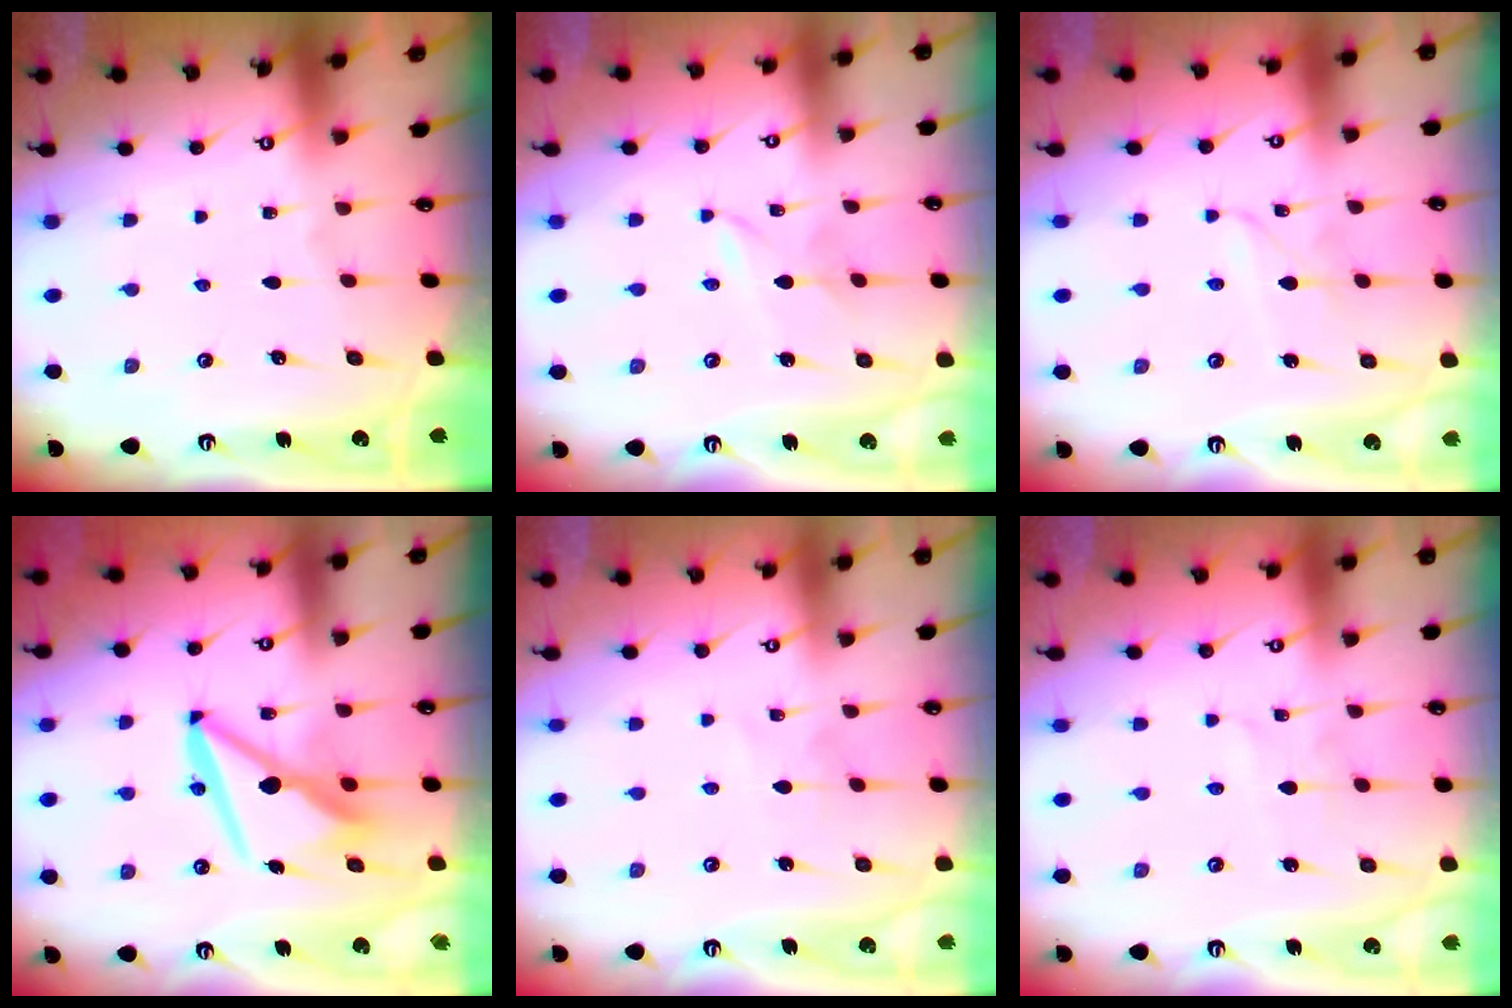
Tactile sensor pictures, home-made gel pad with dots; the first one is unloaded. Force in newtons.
{"total": 1.6, "press": 1.6, "slide": 0.2}
{"total": 2.3, "press": 2.3, "slide": 0.2}
{"total": 10.5, "press": 10.3, "slide": 1.7}
{"total": 2.7, "press": 2.7, "slide": 0.3}
{"total": 1.9, "press": 1.9, "slide": 0.2}